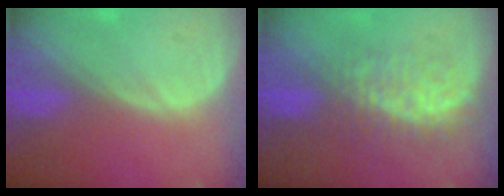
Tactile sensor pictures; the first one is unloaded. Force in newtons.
{"total": 7.5, "press": 7.3, "slide": 1.7}